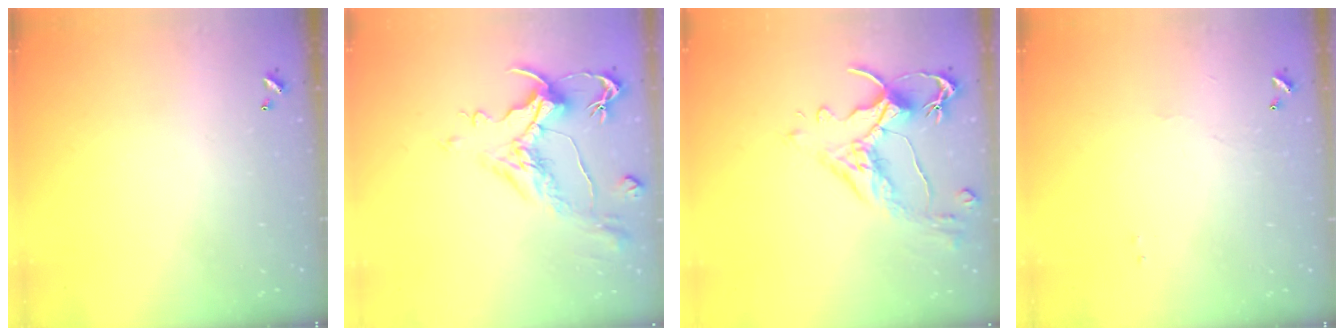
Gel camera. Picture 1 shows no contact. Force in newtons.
{"total": 1.5, "press": 0.5, "slide": 1.4}
{"total": 3.3, "press": 3.0, "slide": 1.4}
{"total": 1.2, "press": 1.1, "slide": 0.3}